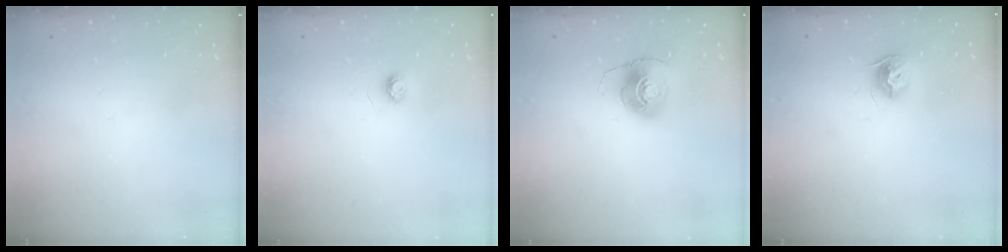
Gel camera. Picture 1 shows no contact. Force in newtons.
{"total": 3.4, "press": 3.4, "slide": 0.4}
{"total": 7.7, "press": 7.7, "slide": 0.2}
{"total": 8.8, "press": 8.8, "slide": 0.4}